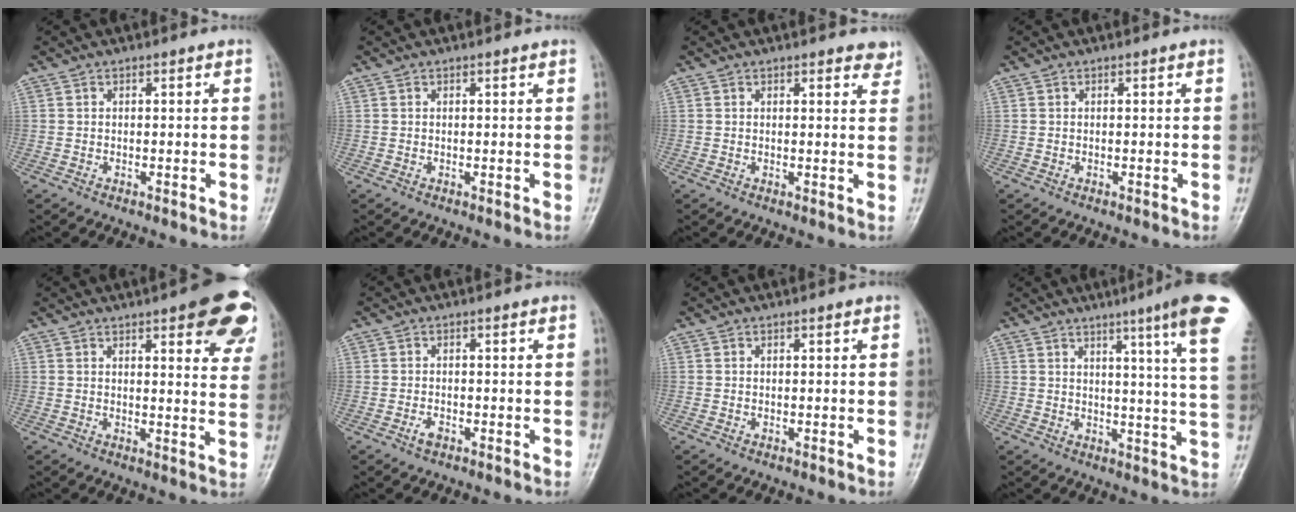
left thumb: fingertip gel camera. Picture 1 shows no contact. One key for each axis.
{"total": 0.0}
{"total": 3.2, "fx": 2.5, "fy": 1.2, "fz": 1.5, "tx": 0.004, "ty": -0.010, "tz": 0.023}
{"total": 0.0}
{"total": 15.3, "fx": 8.2, "fy": 4.7, "fz": 12.0, "tx": -0.113, "ty": -0.029, "tz": 0.090}
{"total": 1.6, "fx": -0.9, "fy": 0.8, "fz": 1.0, "tx": -0.021, "ty": 0.003, "tz": -0.017}
{"total": 0.0}
{"total": 15.6, "fx": 9.1, "fy": -0.3, "fz": 12.7, "tx": -0.155, "ty": -0.047, "tz": 0.094}